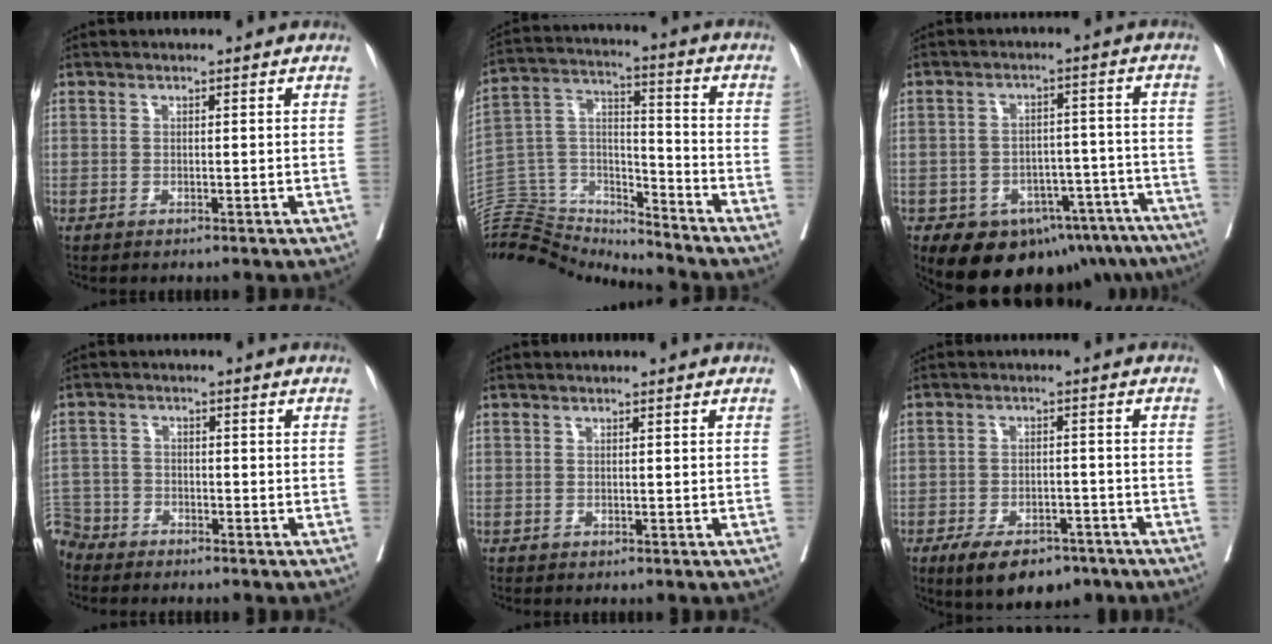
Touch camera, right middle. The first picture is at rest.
{"total": 18.8, "force": [-18.4, 2.7, 2.8], "torque": [-0.064, 0.052, -0.322]}
{"total": 18.8, "force": [-14.3, 9.3, 7.8], "torque": [-0.080, 0.028, -0.171]}
{"total": 5.8, "force": [-5.1, 2.6, -0.6], "torque": [0.010, -0.003, -0.104]}
{"total": 0.0}
{"total": 10.2, "force": [-7.3, 4.6, 5.6], "torque": [-0.081, -0.002, -0.111]}